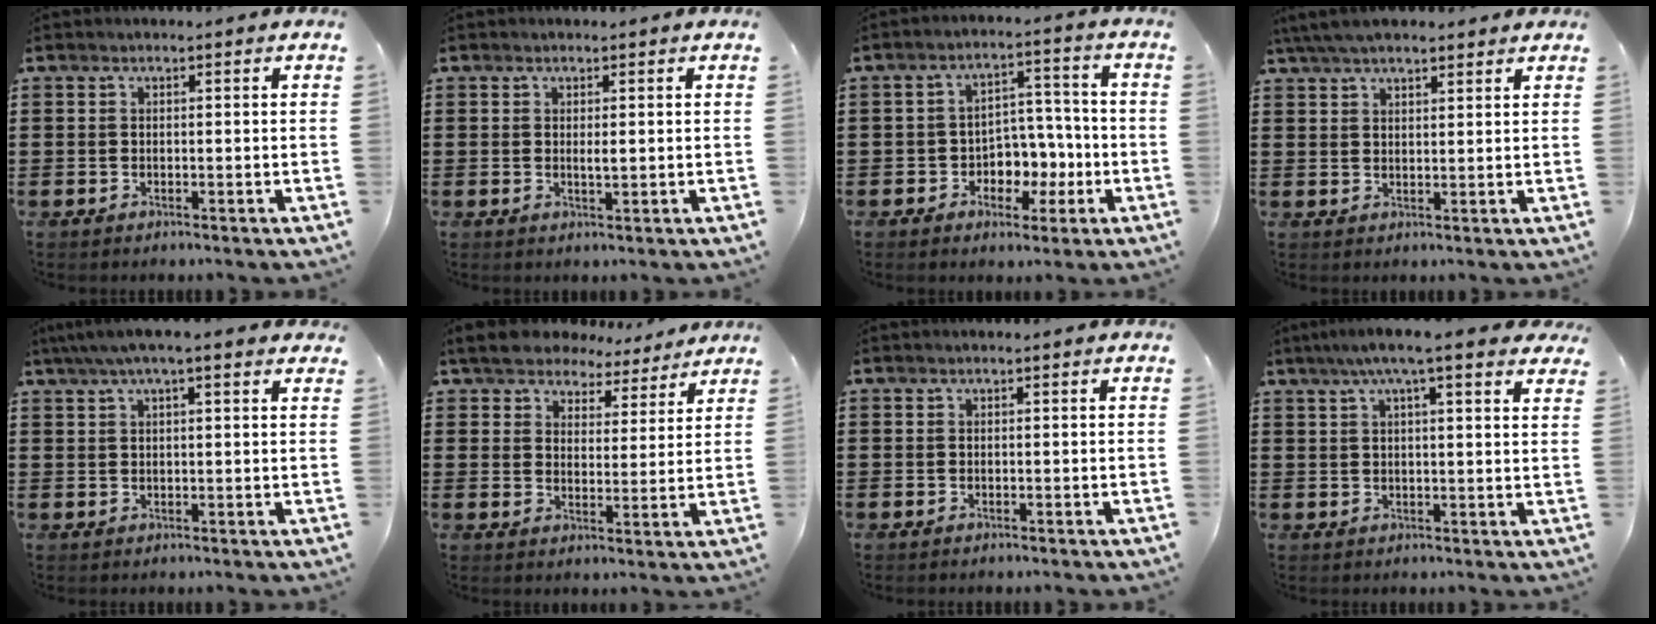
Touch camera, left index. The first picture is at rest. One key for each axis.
{"total": 1.3, "fx": 0.1, "fy": 0.3, "fz": 1.2, "tx": -0.024, "ty": 0.000, "tz": 0.001}
{"total": 5.5, "fx": -1.9, "fy": 4.5, "fz": 2.5, "tx": -0.048, "ty": 0.009, "tz": -0.037}
{"total": 4.8, "fx": 4.0, "fy": 1.2, "fz": 2.3, "tx": -0.055, "ty": 0.001, "tz": 0.075}
{"total": 4.6, "fx": 3.1, "fy": 0.8, "fz": 3.2, "tx": -0.071, "ty": 0.006, "tz": 0.055}
{"total": 6.3, "fx": 6.0, "fy": 1.6, "fz": 0.6, "tx": -0.038, "ty": -0.031, "tz": 0.106}
{"total": 0.0}
{"total": 6.7, "fx": 5.0, "fy": 1.0, "fz": 4.4, "tx": -0.093, "ty": -0.002, "tz": 0.085}